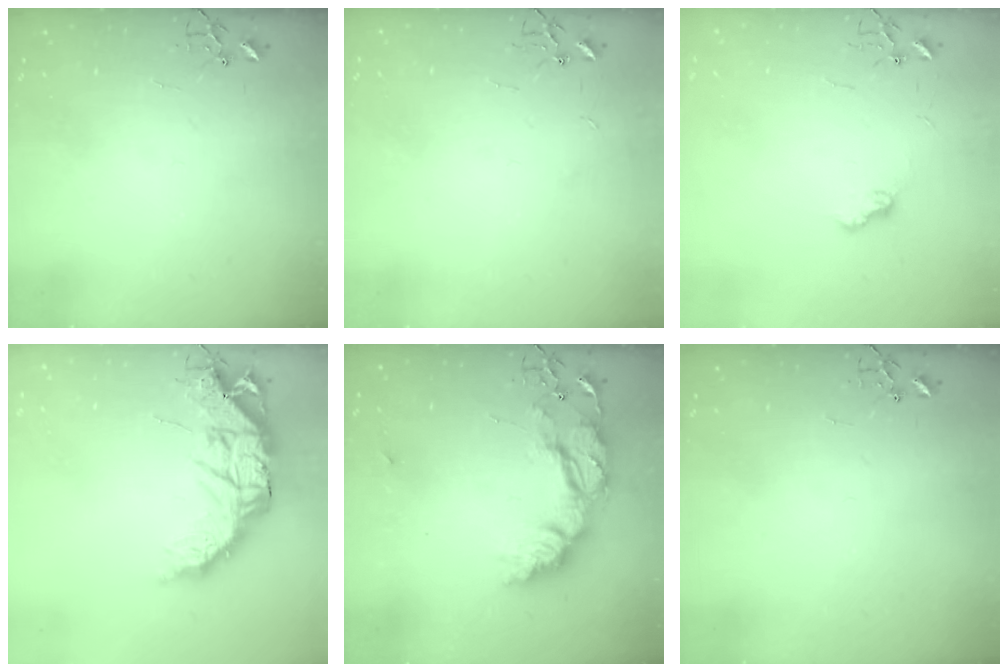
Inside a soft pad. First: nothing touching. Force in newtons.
{"total": 2.4, "press": 2.4, "slide": 0.3}
{"total": 6.4, "press": 6.4, "slide": 0.8}
{"total": 16.2, "press": 16.2, "slide": 1.5}
{"total": 20.7, "press": 20.6, "slide": 1.8}
{"total": 0.0}